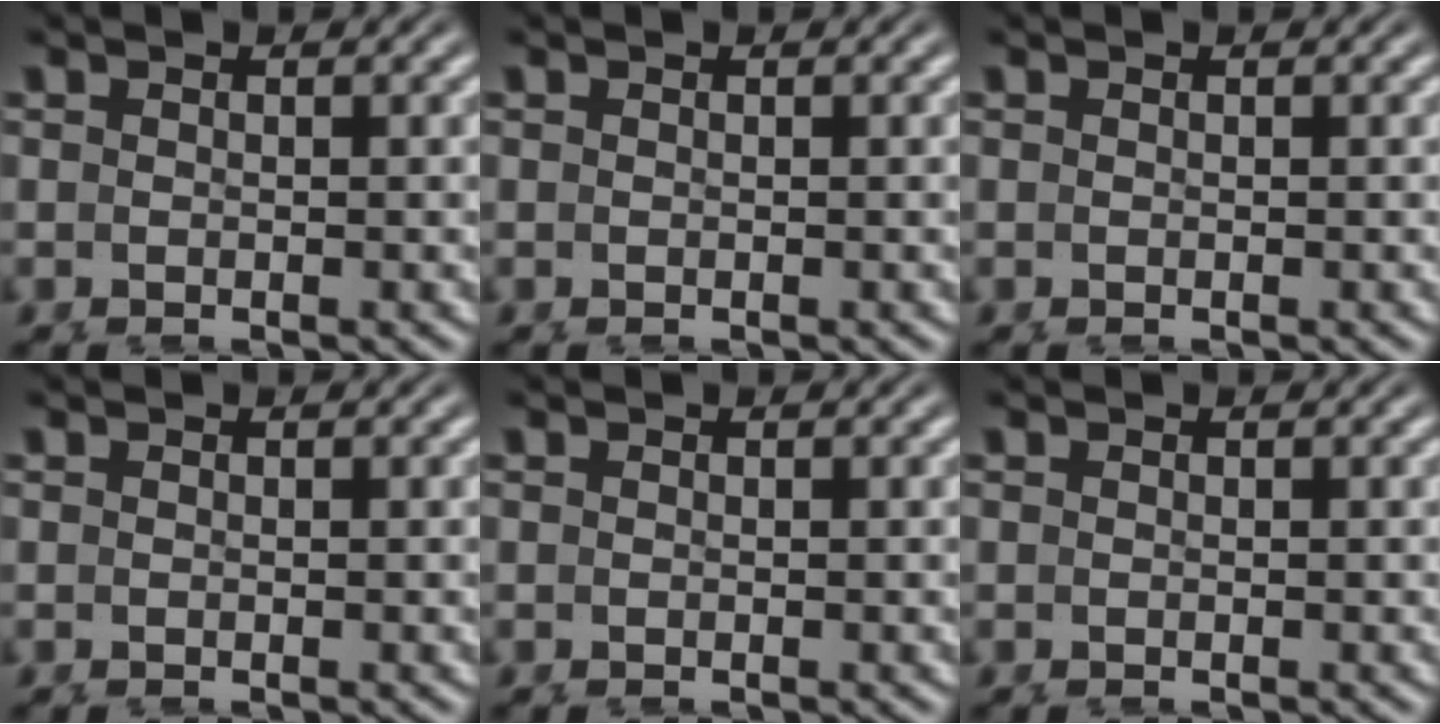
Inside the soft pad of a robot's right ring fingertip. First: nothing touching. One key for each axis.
{"total": 0.0}
{"total": 0.0}
{"total": 0.0}
{"total": 0.0}
{"total": 0.0}